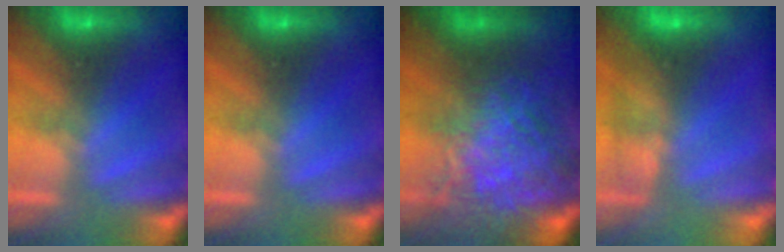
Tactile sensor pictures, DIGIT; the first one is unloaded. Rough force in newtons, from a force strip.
{"total": 0.0}
{"total": 7.2}
{"total": 2.3}